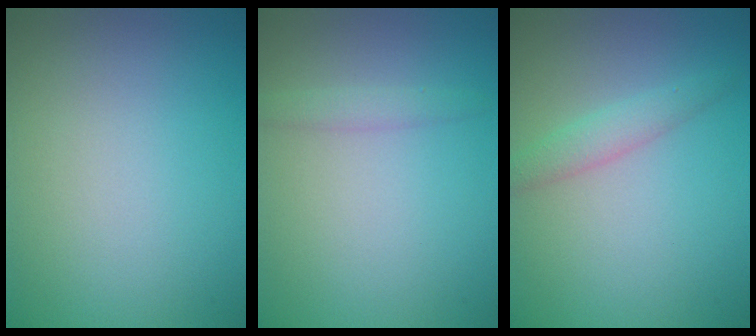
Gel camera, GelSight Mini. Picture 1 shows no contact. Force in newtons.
{"total": 1.3, "press": 1.3, "slide": 0.1}
{"total": 1.8, "press": 1.8, "slide": 0.1}